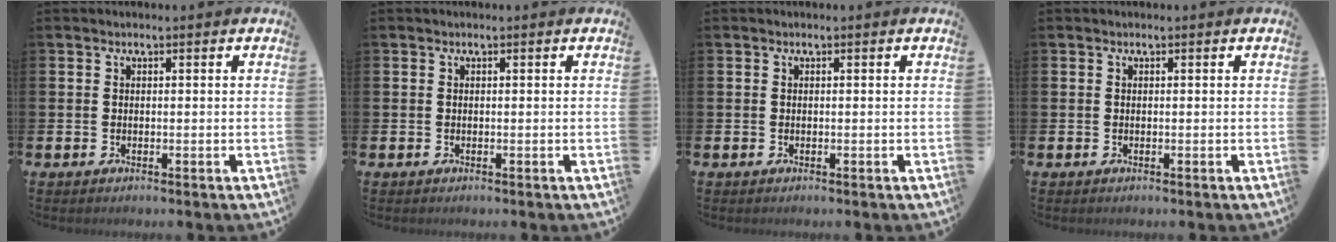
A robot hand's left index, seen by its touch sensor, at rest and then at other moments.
{"total": 0.0}
{"total": 0.0}
{"total": 0.0}